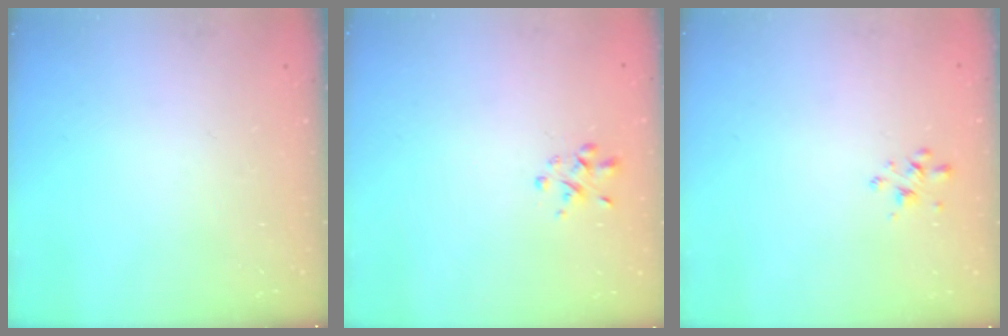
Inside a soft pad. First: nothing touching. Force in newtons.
{"total": 1.8, "press": 1.8, "slide": 0.5}
{"total": 2.0, "press": 2.0, "slide": 0.4}